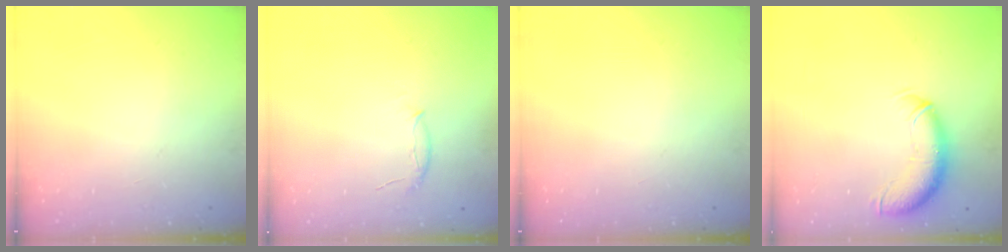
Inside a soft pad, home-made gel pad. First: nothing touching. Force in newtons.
{"total": 5.6, "press": 5.5, "slide": 0.9}
{"total": 0.0}
{"total": 10.9, "press": 10.6, "slide": 2.3}